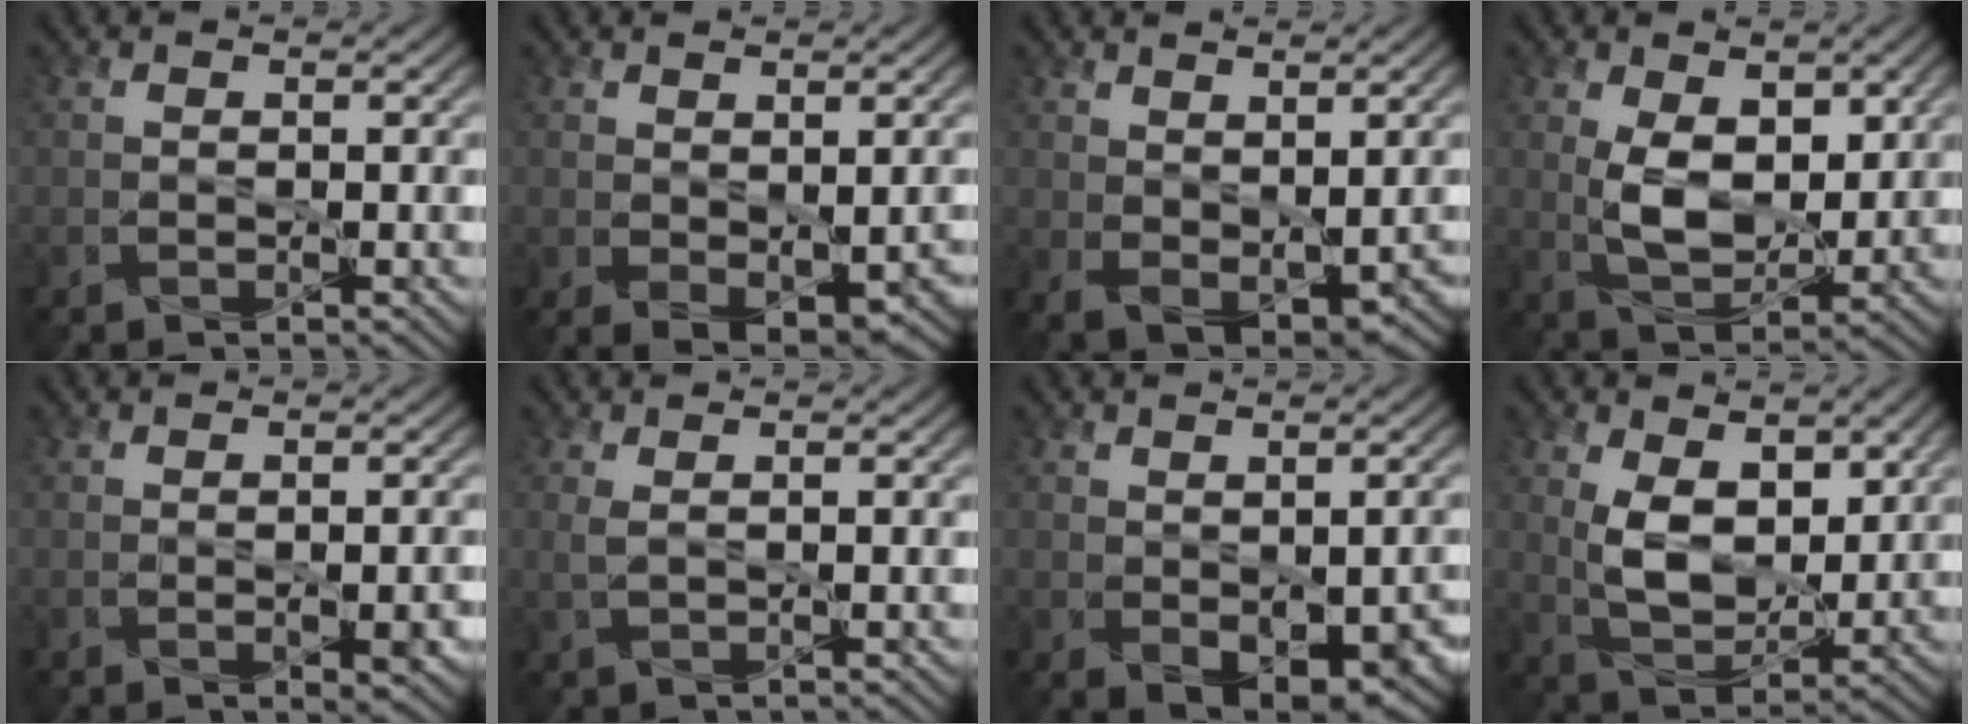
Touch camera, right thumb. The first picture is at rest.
{"total": 4.9, "force": [-1.0, 2.7, 4.0], "torque": [-0.072, -0.028, 0.006]}
{"total": 5.0, "force": [0.9, 3.0, 3.9], "torque": [-0.080, -0.021, 0.030]}
{"total": 7.3, "force": [1.5, 4.3, 5.7], "torque": [-0.114, -0.009, 0.032]}
{"total": 2.3, "force": [-0.4, 1.0, 2.0], "torque": [-0.031, -0.009, 0.001]}
{"total": 1.3, "force": [0.7, 0.3, 1.1], "torque": [-0.029, 0.001, 0.015]}
{"total": 6.3, "force": [-1.7, 3.5, 4.9], "torque": [-0.087, -0.033, -0.005]}
{"total": 7.7, "force": [2.5, 4.5, 5.7], "torque": [-0.113, -0.011, 0.048]}